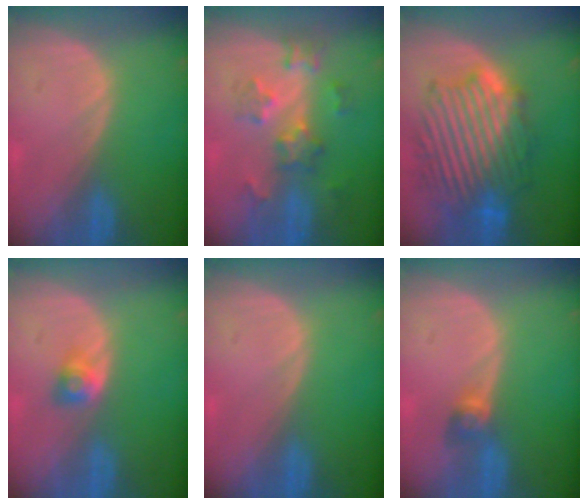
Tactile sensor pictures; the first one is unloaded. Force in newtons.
{"total": 6.5, "press": 6.0, "slide": 2.3}
{"total": 13.2, "press": 13.2, "slide": 1.1}
{"total": 2.7, "press": 2.4, "slide": 1.3}
{"total": 0.0}
{"total": 2.7, "press": 2.5, "slide": 0.9}